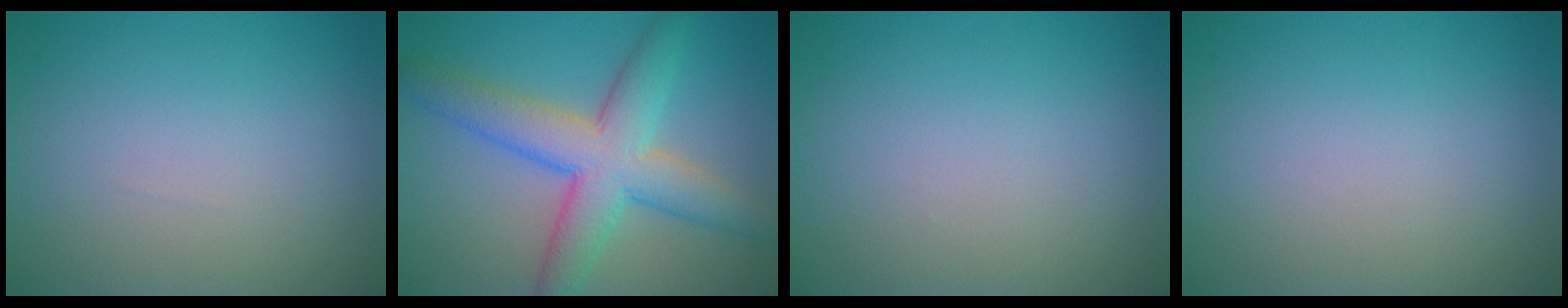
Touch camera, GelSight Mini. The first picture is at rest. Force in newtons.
{"total": 7.4, "press": 7.3, "slide": 0.1}
{"total": 0.0}
{"total": 0.0}